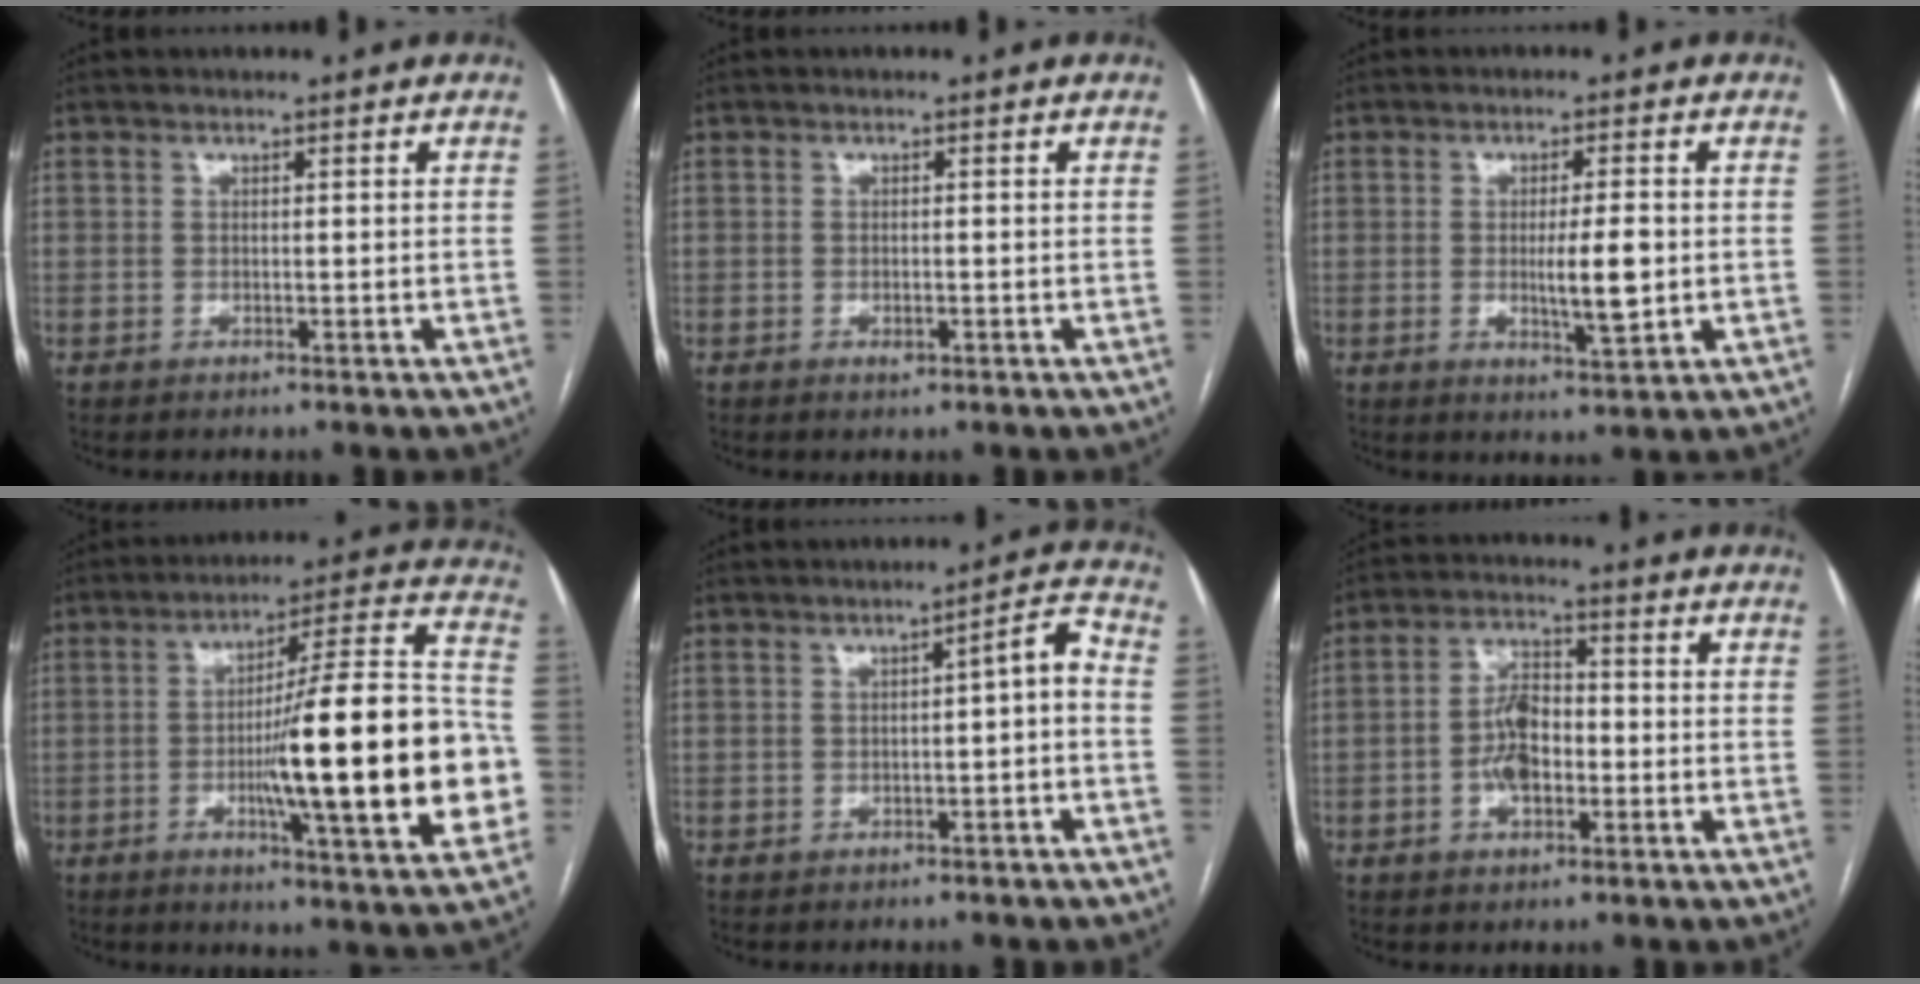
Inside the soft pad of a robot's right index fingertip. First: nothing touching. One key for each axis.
{"total": 1.0, "fx": -0.5, "fy": 0.4, "fz": 0.8, "tx": -0.014, "ty": -0.001, "tz": -0.005}
{"total": 6.0, "fx": -0.5, "fy": 0.9, "fz": 5.9, "tx": -0.099, "ty": -0.009, "tz": -0.005}
{"total": 25.3, "fx": -4.5, "fy": 2.5, "fz": 24.8, "tx": -0.300, "ty": 0.013, "tz": -0.067}
{"total": 4.1, "fx": -1.3, "fy": 0.6, "fz": 3.9, "tx": -0.049, "ty": 0.018, "tz": -0.018}
{"total": 6.5, "fx": -1.7, "fy": 3.4, "fz": 5.2, "tx": -0.106, "ty": 0.013, "tz": -0.033}